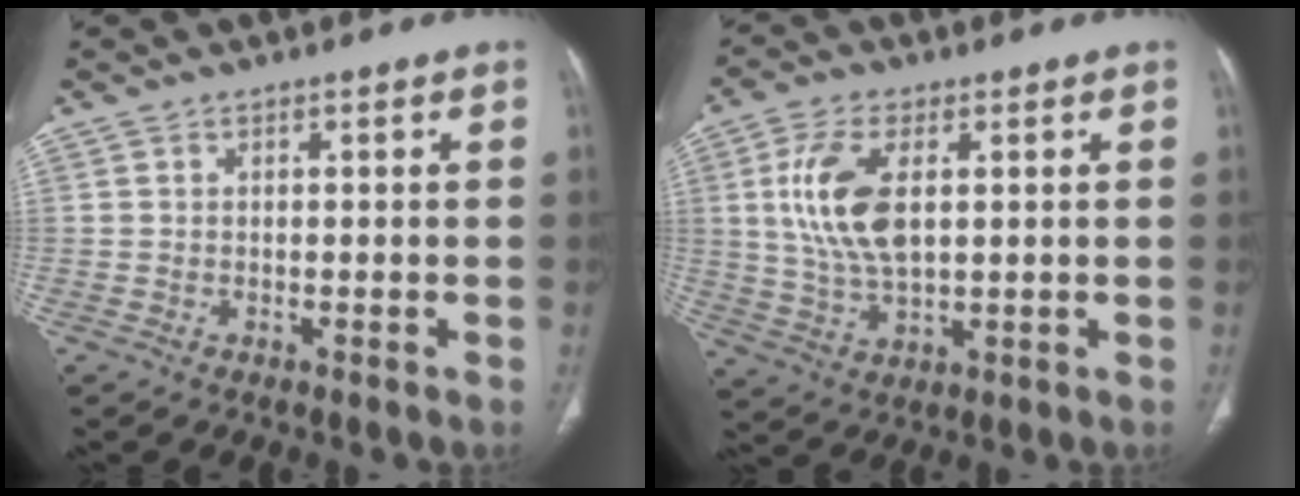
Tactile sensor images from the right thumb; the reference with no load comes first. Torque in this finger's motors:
{"motor_torque": [0.85, 2.69, 1.30, 0.49, 0.15]}